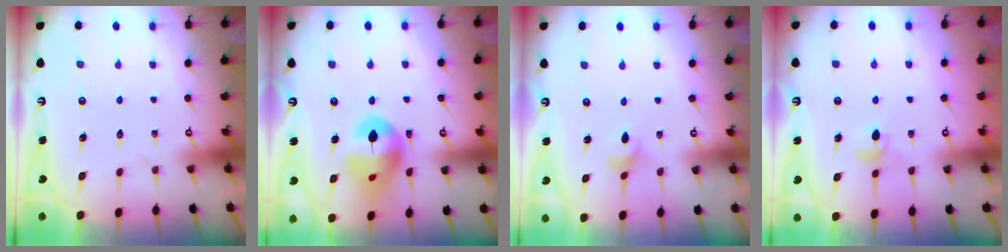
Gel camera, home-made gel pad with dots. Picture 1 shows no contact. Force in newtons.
{"total": 14.5, "press": 14.4, "slide": 1.6}
{"total": 3.0, "press": 3.0, "slide": 0.4}
{"total": 5.0, "press": 5.0, "slide": 0.6}